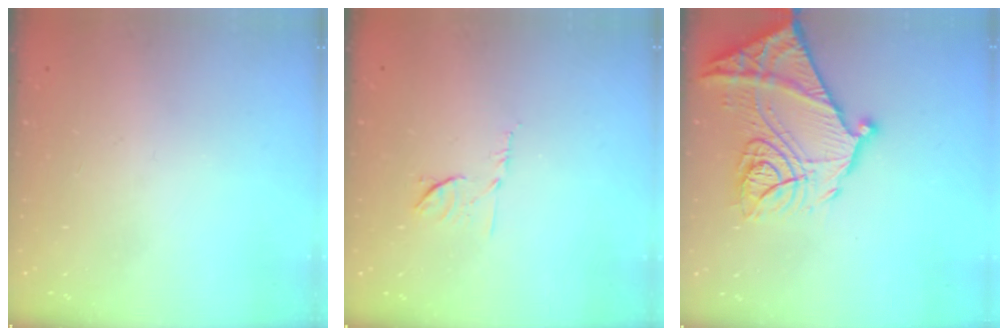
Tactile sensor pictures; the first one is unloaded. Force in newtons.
{"total": 6.6, "press": 6.5, "slide": 0.9}
{"total": 25.4, "press": 25.3, "slide": 2.5}